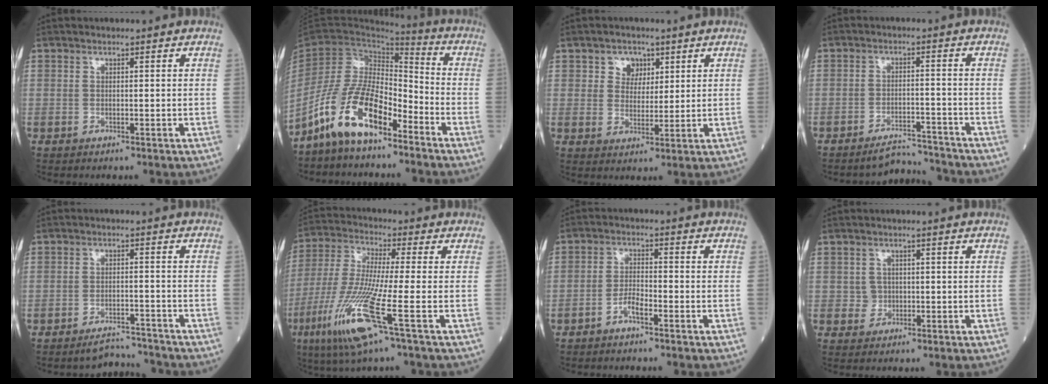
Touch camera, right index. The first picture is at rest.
{"total": 11.9, "force": [-8.0, 4.3, 7.7], "torque": [-0.167, 0.010, -0.157]}
{"total": 4.1, "force": [2.0, 3.3, 1.4], "torque": [-0.018, 0.007, 0.034]}
{"total": 5.1, "force": [-5.0, 0.3, -0.1], "torque": [0.008, 0.004, -0.080]}
{"total": 4.3, "force": [-4.3, 0.4, -0.2], "torque": [0.008, 0.001, -0.065]}
{"total": 13.6, "force": [-5.8, -0.4, 12.3], "torque": [-0.269, -0.031, -0.117]}
{"total": 2.9, "force": [-2.0, 0.7, 2.0], "torque": [-0.038, 0.006, -0.040]}
{"total": 1.8, "force": [0.0, 1.8, 0.2], "torque": [0.001, 0.004, 0.000]}